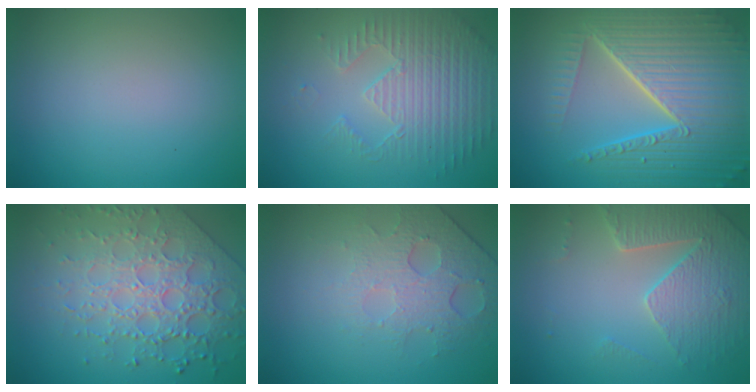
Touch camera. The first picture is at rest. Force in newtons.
{"total": 3.8, "press": 3.7, "slide": 1.0}
{"total": 10.4, "press": 6.5, "slide": 8.1}
{"total": 7.1, "press": 5.4, "slide": 4.5}
{"total": 4.8, "press": 3.2, "slide": 3.6}
{"total": 3.9, "press": 3.8, "slide": 0.8}